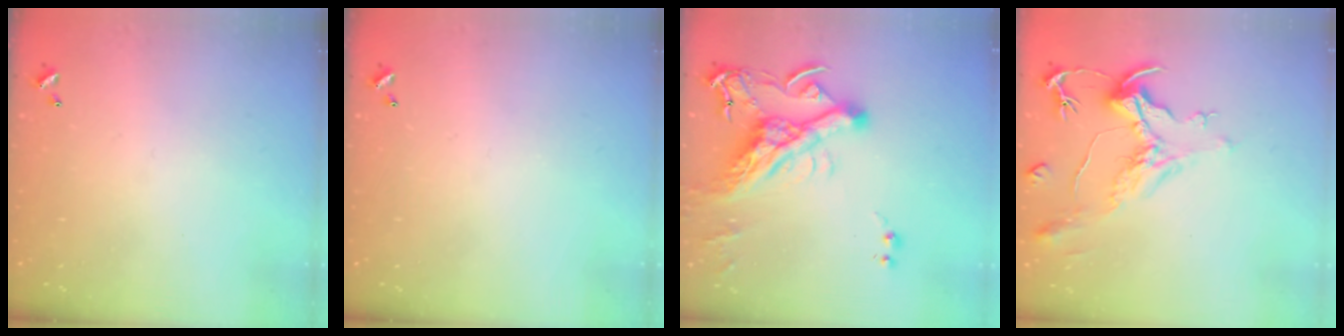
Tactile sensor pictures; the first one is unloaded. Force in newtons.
{"total": 0.0}
{"total": 14.9, "press": 14.7, "slide": 2.3}
{"total": 2.1, "press": 1.7, "slide": 1.3}